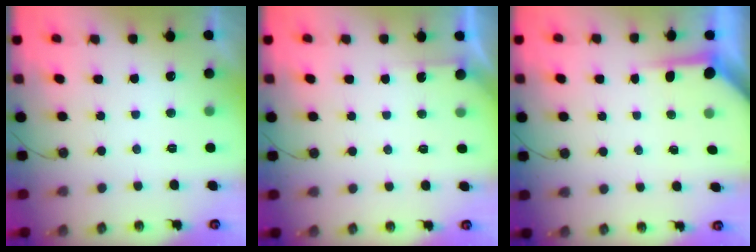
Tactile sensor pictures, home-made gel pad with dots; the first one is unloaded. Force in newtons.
{"total": 2.8, "press": 2.8, "slide": 0.3}
{"total": 3.8, "press": 3.8, "slide": 0.4}